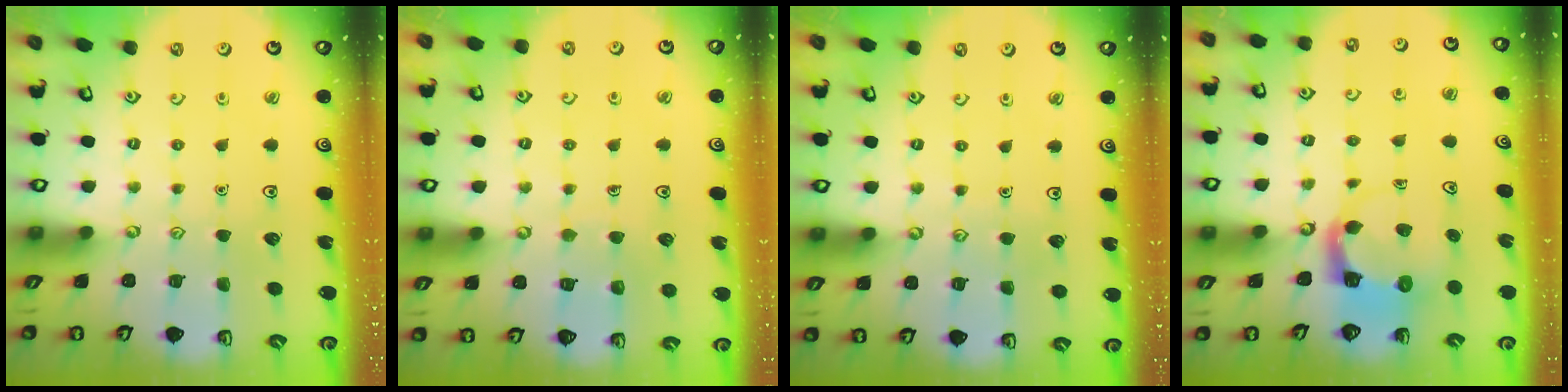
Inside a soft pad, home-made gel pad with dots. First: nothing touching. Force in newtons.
{"total": 5.2, "press": 5.2, "slide": 0.4}
{"total": 4.5, "press": 4.5, "slide": 0.3}
{"total": 3.7, "press": 3.6, "slide": 0.7}